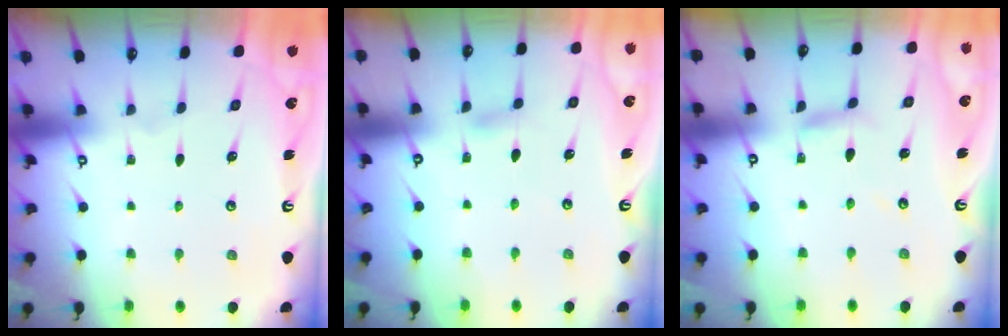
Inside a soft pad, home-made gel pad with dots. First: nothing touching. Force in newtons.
{"total": 3.7, "press": 3.7, "slide": 0.4}
{"total": 4.8, "press": 4.8, "slide": 0.4}